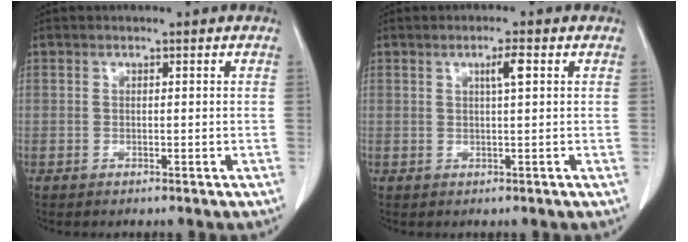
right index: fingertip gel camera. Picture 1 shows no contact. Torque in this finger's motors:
{"motor_torque": [0.07, 0.02, 0.03, 0.01]}